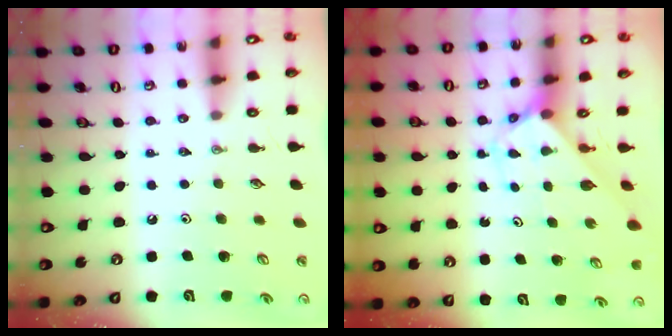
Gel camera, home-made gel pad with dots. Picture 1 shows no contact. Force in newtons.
{"total": 2.6, "press": 2.6, "slide": 0.2}